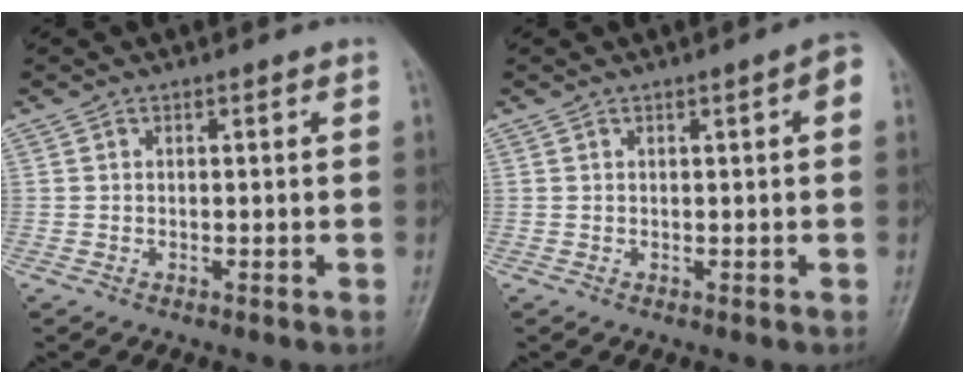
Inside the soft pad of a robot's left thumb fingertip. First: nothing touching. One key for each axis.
{"total": 3.0, "fx": 0.8, "fy": 0.6, "fz": 2.8, "tx": -0.032, "ty": 0.007, "tz": 0.006}